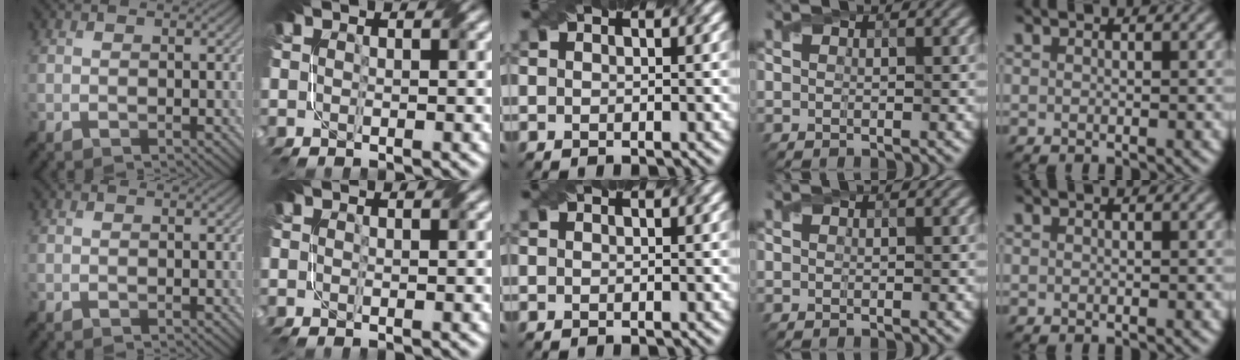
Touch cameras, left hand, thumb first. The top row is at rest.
{}